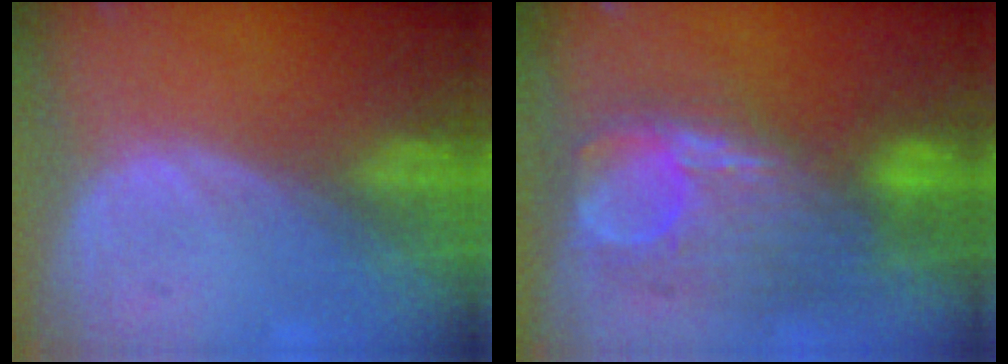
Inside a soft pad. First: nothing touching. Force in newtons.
{"total": 9.6, "press": 9.4, "slide": 2.1}